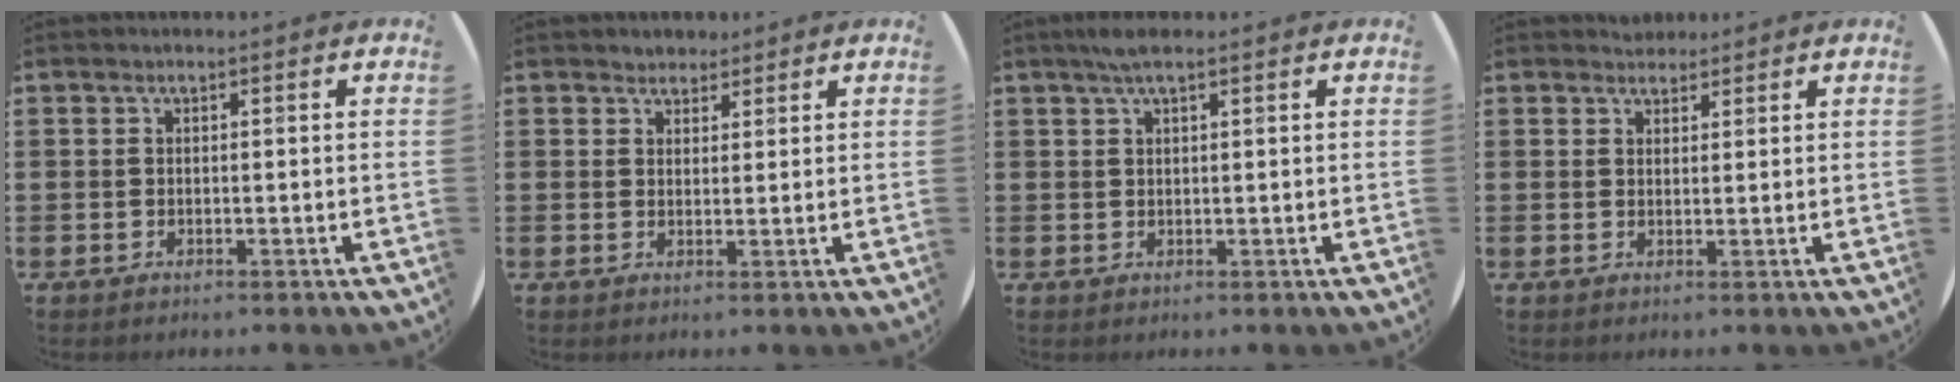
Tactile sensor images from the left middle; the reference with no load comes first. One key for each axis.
{"total": 2.0, "fx": 1.8, "fy": 0.8, "fz": -0.1, "tx": 0.000, "ty": 0.004, "tz": 0.035}
{"total": 2.3, "fx": 1.6, "fy": 0.3, "fz": 1.6, "tx": -0.033, "ty": 0.006, "tz": 0.027}
{"total": 1.8, "fx": 1.7, "fy": 0.5, "fz": -0.2, "tx": 0.010, "ty": 0.002, "tz": 0.032}